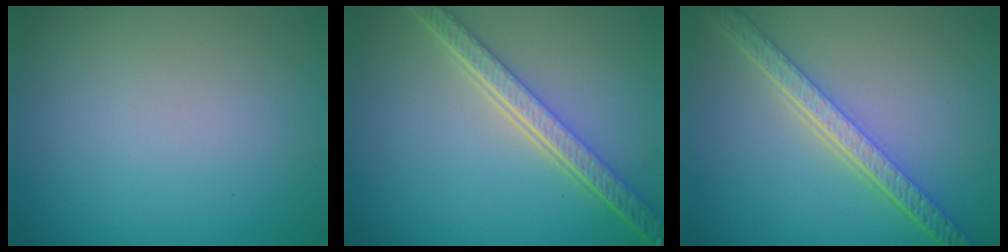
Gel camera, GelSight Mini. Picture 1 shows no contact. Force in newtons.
{"total": 5.5, "press": 4.1, "slide": 3.6}
{"total": 5.5, "press": 4.3, "slide": 3.4}